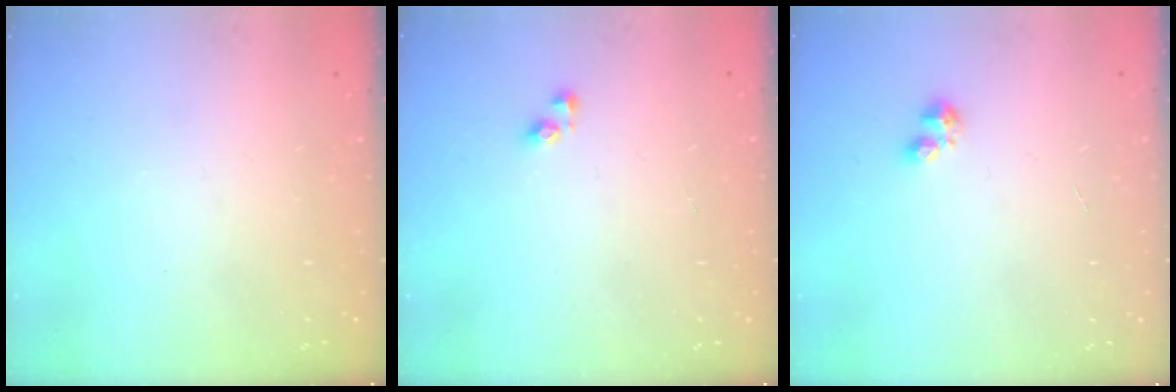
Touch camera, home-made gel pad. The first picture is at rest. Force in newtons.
{"total": 3.1, "press": 3.1, "slide": 0.2}
{"total": 2.8, "press": 2.8, "slide": 0.5}